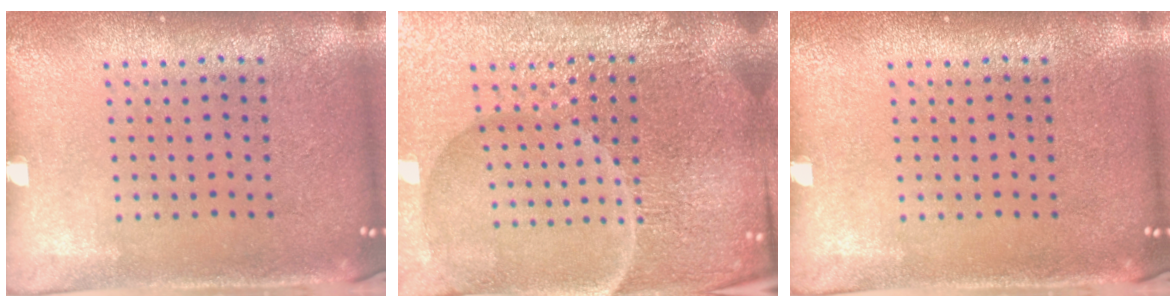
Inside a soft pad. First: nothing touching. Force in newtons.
{"total": 7.0, "press": 6.2, "slide": 3.4}
{"total": 0.0}